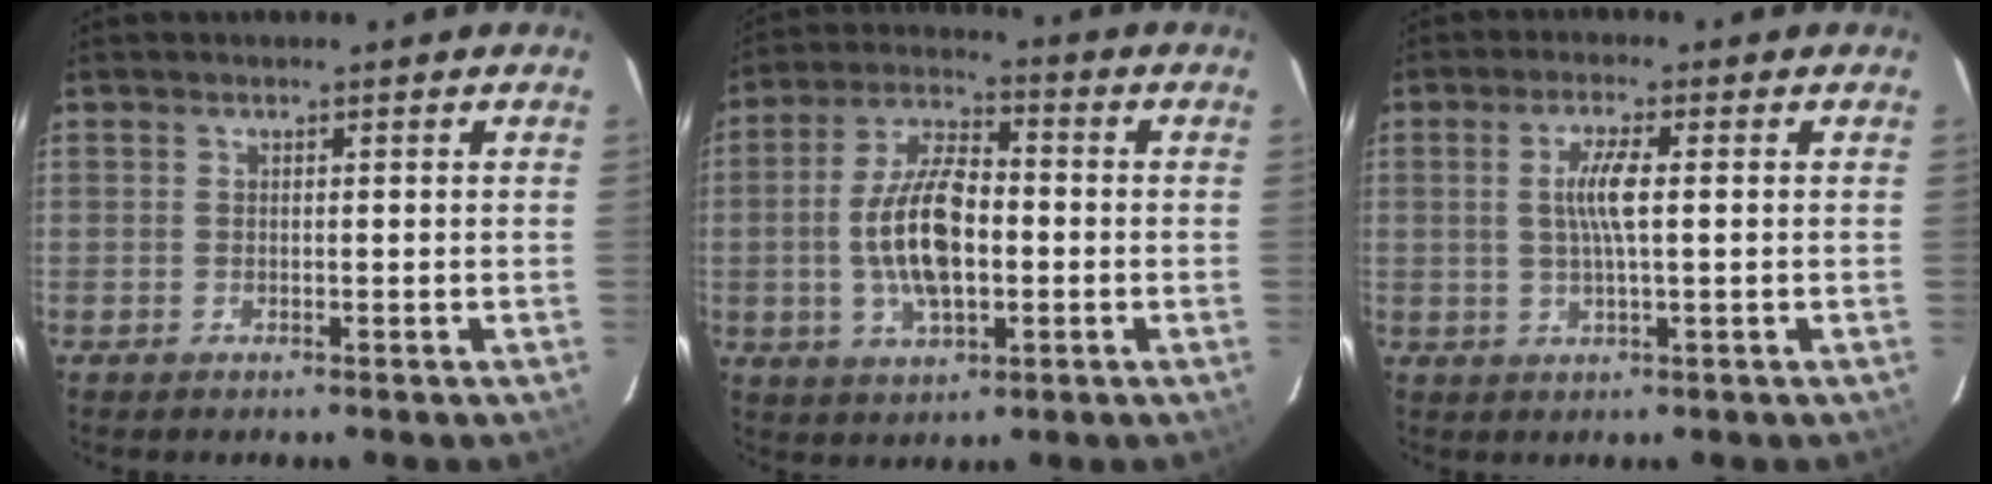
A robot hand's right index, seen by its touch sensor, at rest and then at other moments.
{"total": 13.0, "force": [-1.7, 6.0, 11.4], "torque": [-0.228, 0.007, -0.030]}
{"total": 4.9, "force": [0.4, 0.5, 4.9], "torque": [-0.093, 0.001, 0.008]}